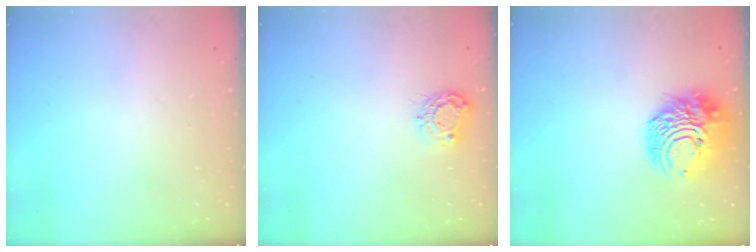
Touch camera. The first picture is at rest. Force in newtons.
{"total": 6.9, "press": 6.9, "slide": 0.3}
{"total": 12.6, "press": 12.5, "slide": 1.5}